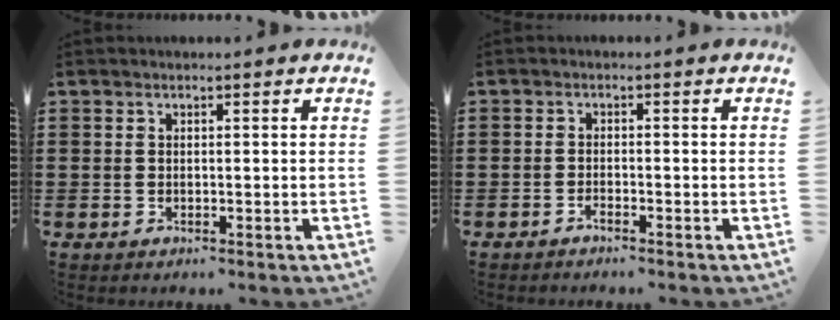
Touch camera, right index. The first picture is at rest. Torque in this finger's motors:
{"motor_torque": [-0.27, 0.88, -0.24, -0.21]}